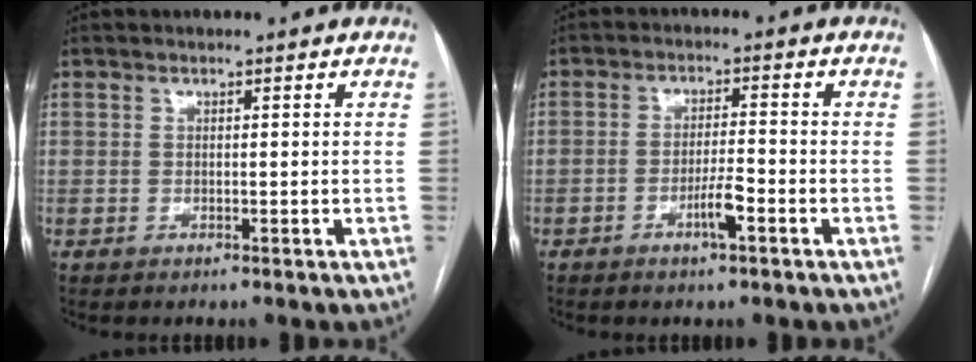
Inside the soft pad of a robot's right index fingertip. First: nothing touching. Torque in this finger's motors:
{"motor_torque": [0.80, -0.19, 0.45, 0.08]}